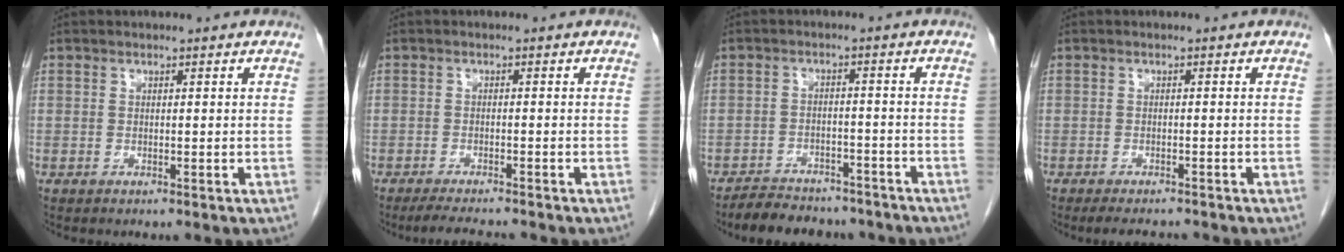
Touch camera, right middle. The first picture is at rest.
{"total": 4.8, "force": [-4.3, 0.3, 2.1], "torque": [-0.037, -0.016, -0.071]}
{"total": 10.4, "force": [-9.2, 3.7, 3.2], "torque": [-0.046, 0.006, -0.124]}
{"total": 4.5, "force": [-4.0, 1.0, 1.7], "torque": [-0.023, -0.009, -0.059]}